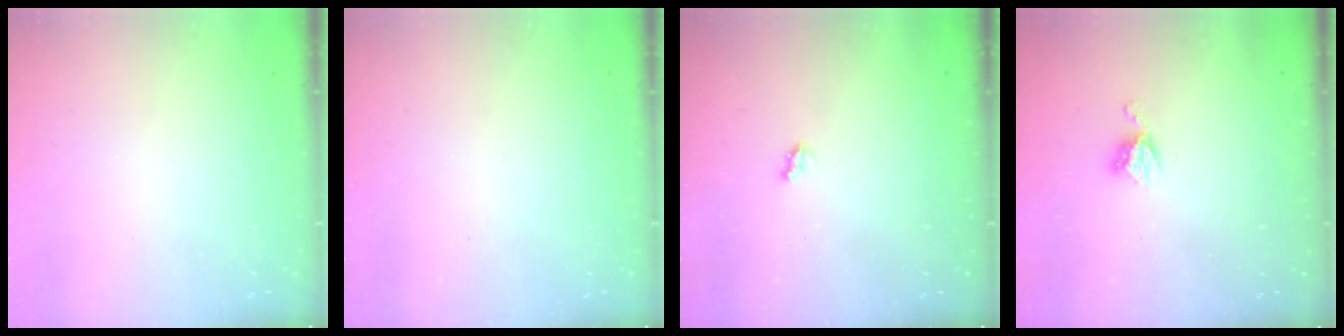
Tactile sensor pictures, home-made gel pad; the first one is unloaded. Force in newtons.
{"total": 0.0}
{"total": 2.7, "press": 2.7, "slide": 0.4}
{"total": 4.7, "press": 4.6, "slide": 0.4}